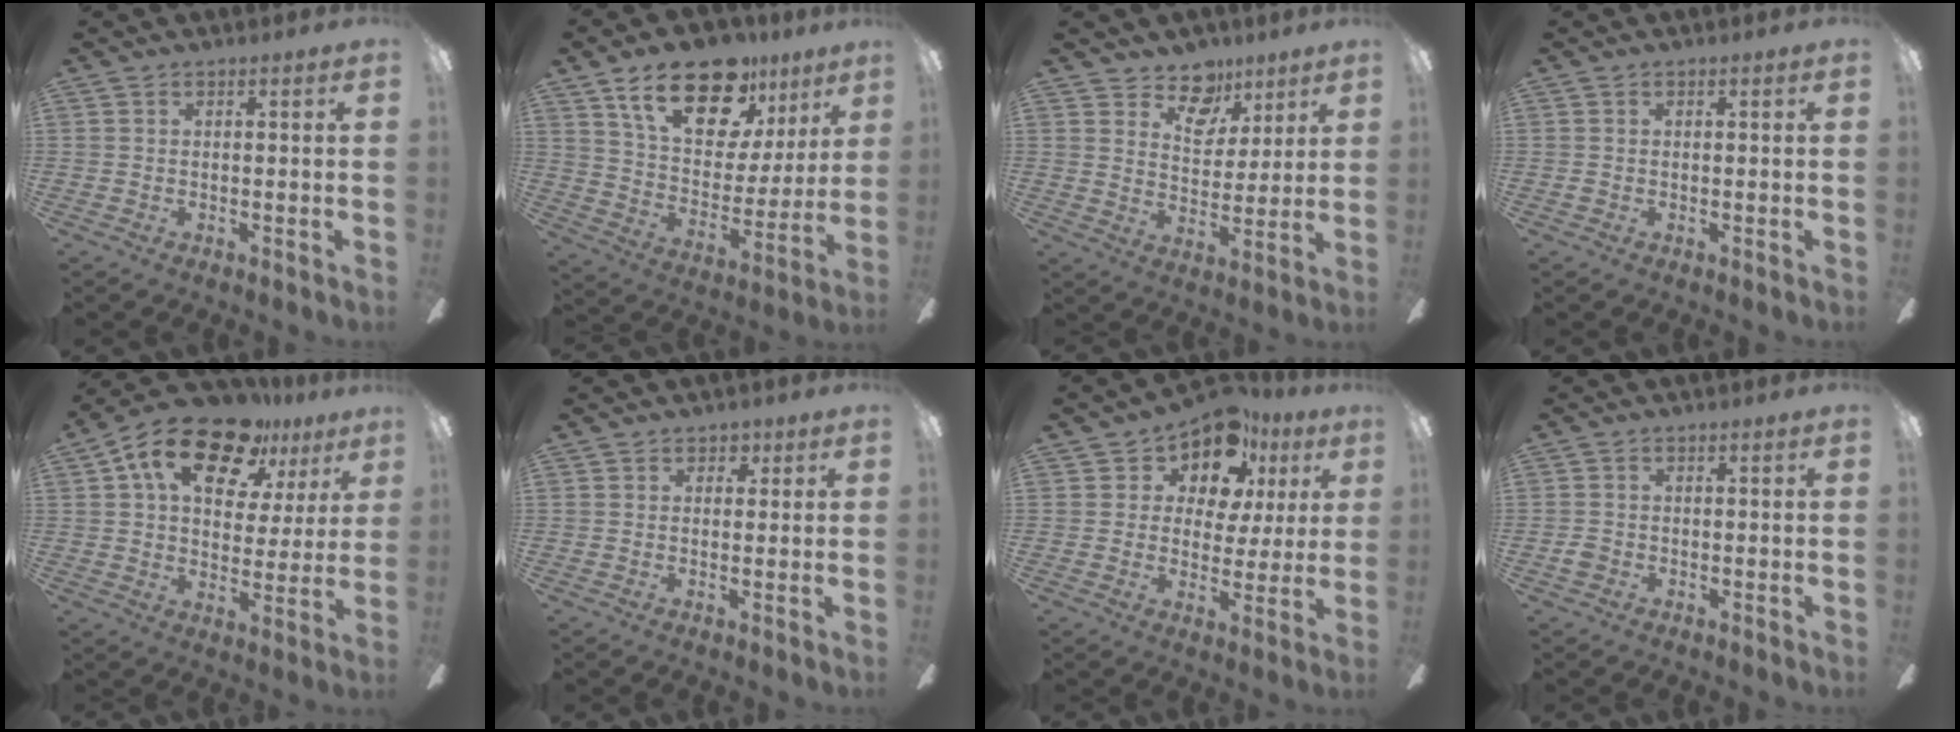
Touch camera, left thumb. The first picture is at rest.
{"total": 21.5, "force": [14.1, 10.7, 12.3], "torque": [-0.198, -0.073, 0.245]}
{"total": 10.4, "force": [7.1, 6.7, 3.7], "torque": [-0.053, -0.039, 0.132]}
{"total": 0.5, "force": [-0.1, 0.5, 0.2], "torque": [-0.004, 0.005, -0.004]}
{"total": 17.8, "force": [10.3, 9.5, 10.9], "torque": [-0.185, -0.039, 0.180]}
{"total": 2.2, "force": [1.1, 1.8, 0.7], "torque": [0.000, 0.001, 0.016]}
{"total": 11.9, "force": [8.0, 7.1, 5.1], "torque": [-0.093, -0.045, 0.148]}
{"total": 1.9, "force": [-0.7, 1.6, 0.8], "torque": [-0.013, 0.006, -0.015]}